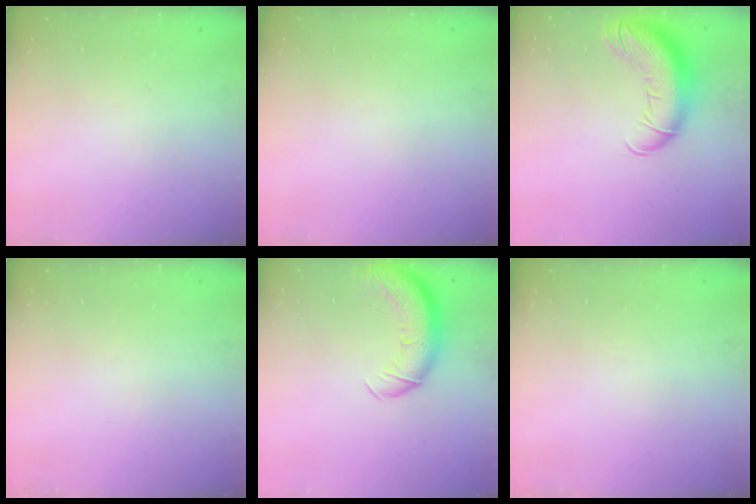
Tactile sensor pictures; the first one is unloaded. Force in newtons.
{"total": 0.0}
{"total": 17.1, "press": 16.7, "slide": 3.7}
{"total": 0.0}
{"total": 12.8, "press": 12.5, "slide": 3.1}
{"total": 0.0}